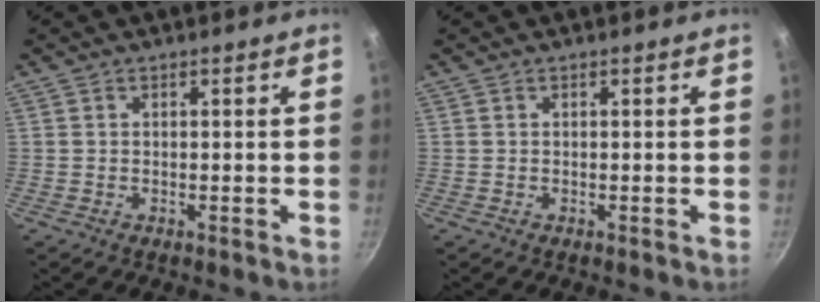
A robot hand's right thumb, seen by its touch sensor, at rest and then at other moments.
{"total": 0.0}